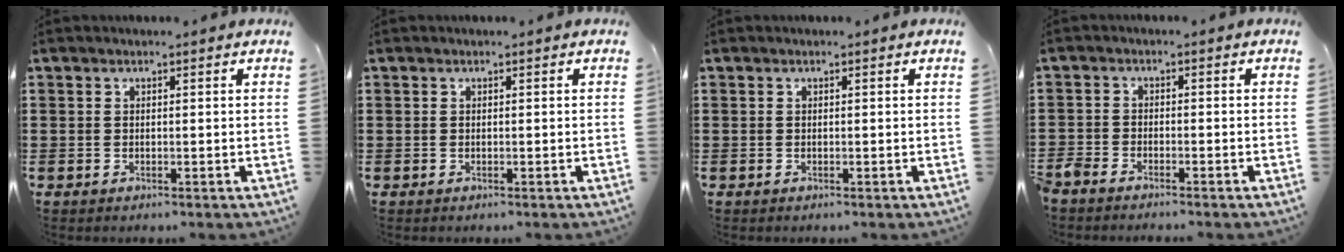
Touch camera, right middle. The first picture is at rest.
{"total": 0.0}
{"total": 0.0}
{"total": 2.2, "force": [-2.1, 0.4, 0.3], "torque": [-0.024, -0.004, -0.049]}